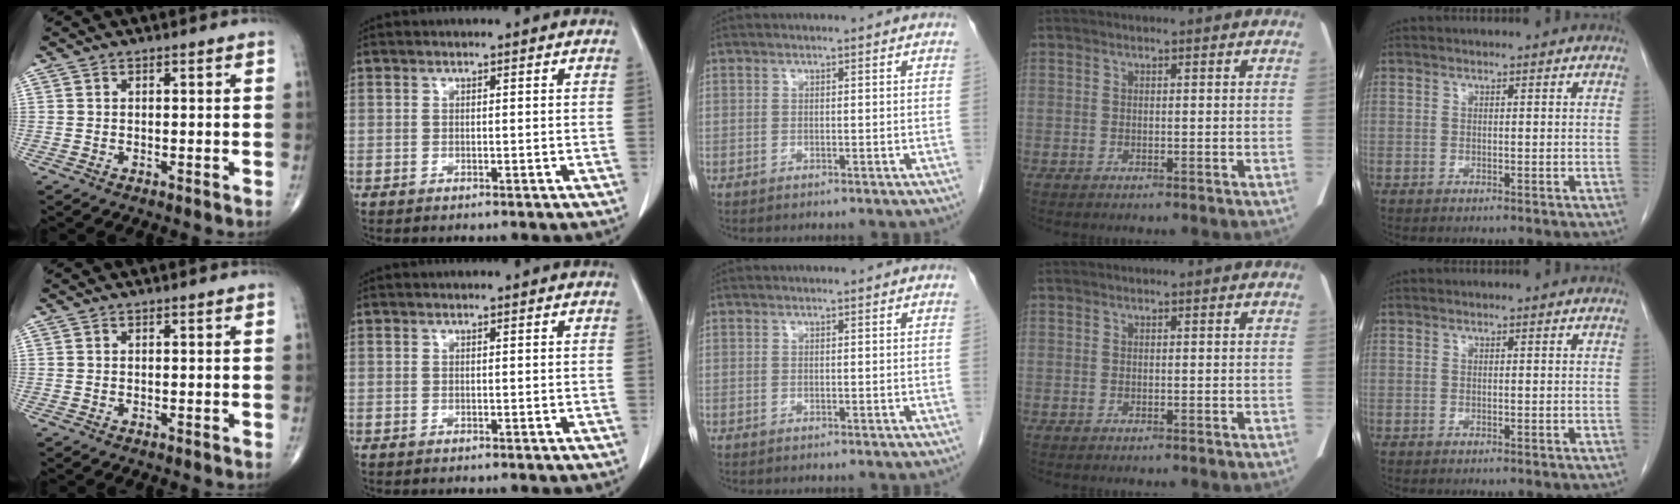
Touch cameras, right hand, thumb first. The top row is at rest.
{}